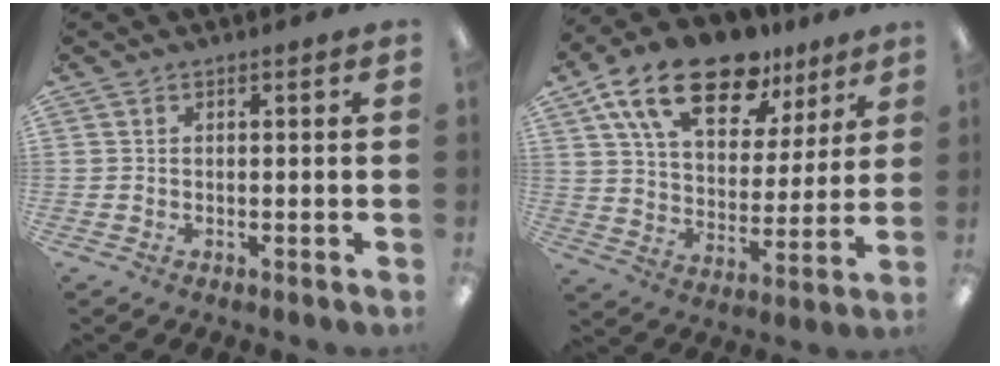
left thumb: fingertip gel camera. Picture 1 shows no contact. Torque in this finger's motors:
{"motor_torque": [0.73, 0.47, 1.82, -0.95, 0.41]}